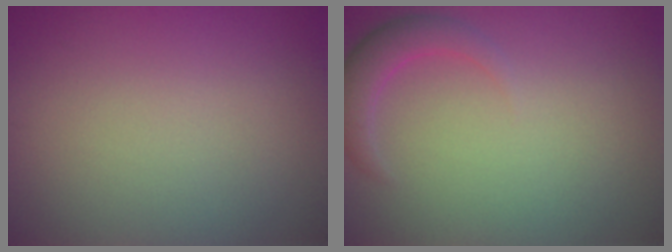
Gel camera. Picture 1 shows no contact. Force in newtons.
{"total": 2.4, "press": 2.4, "slide": 0.1}